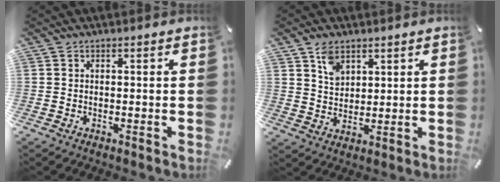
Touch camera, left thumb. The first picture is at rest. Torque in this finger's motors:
{"motor_torque": [0.36, -0.23, 0.15, 0.01, 0.05]}